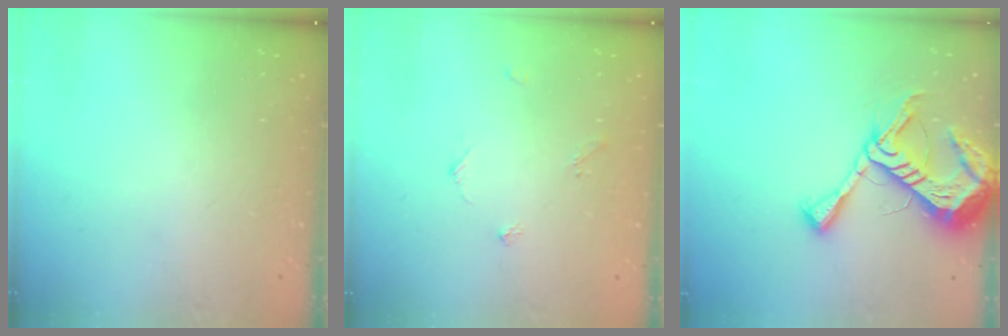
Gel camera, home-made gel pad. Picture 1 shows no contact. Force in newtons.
{"total": 2.8, "press": 2.8, "slide": 0.4}
{"total": 14.1, "press": 14.0, "slide": 1.4}